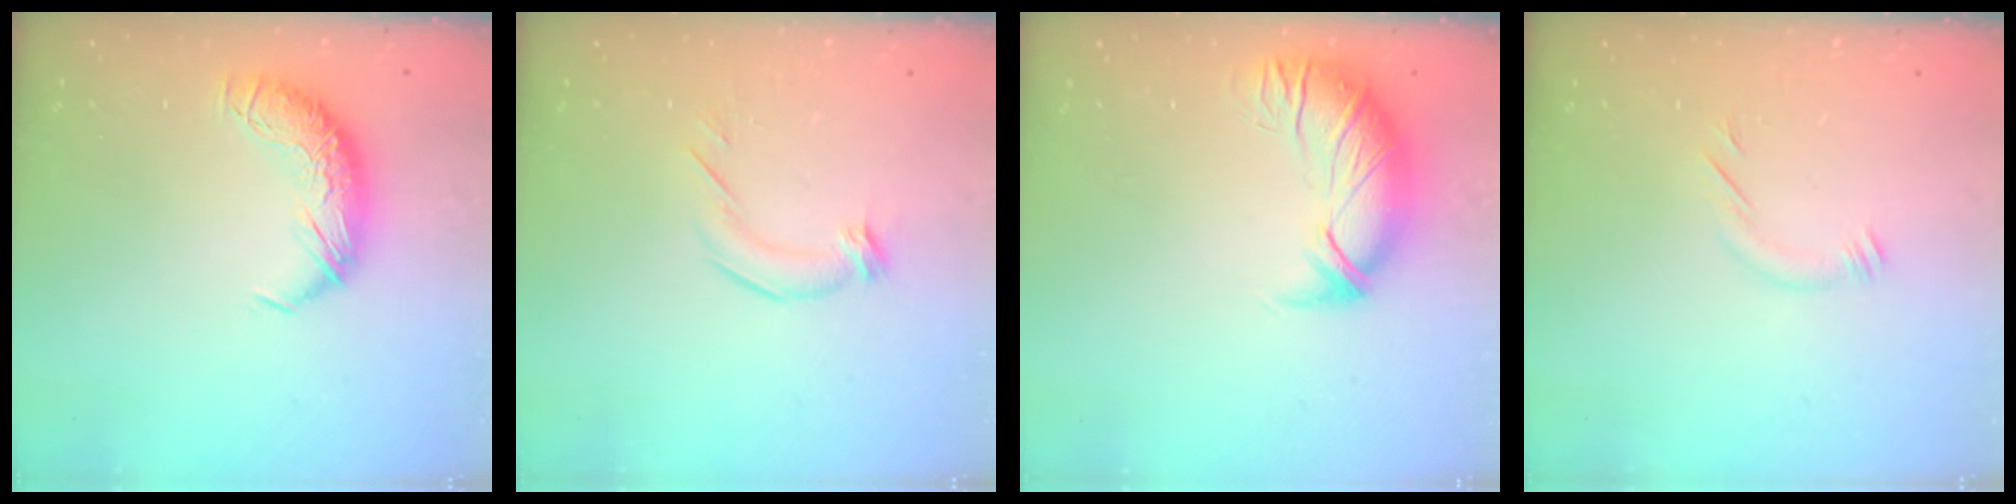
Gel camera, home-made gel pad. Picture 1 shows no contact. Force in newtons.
{"total": 3.0, "press": 2.6, "slide": 1.5}
{"total": 2.9, "press": 1.4, "slide": 2.5}
{"total": 5.4, "press": 5.3, "slide": 1.2}